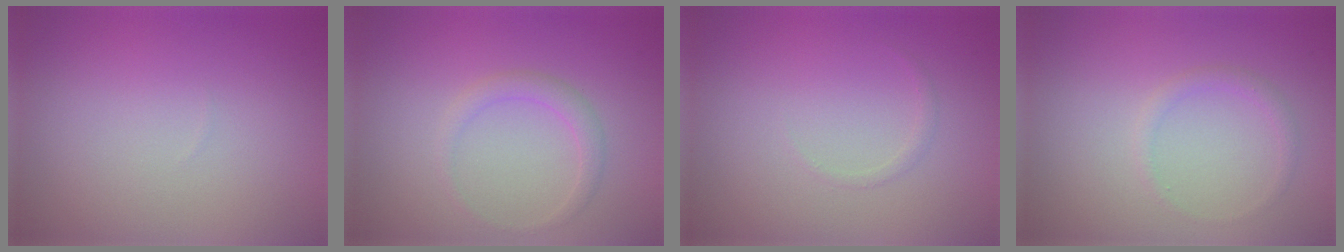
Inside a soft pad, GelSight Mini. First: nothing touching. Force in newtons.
{"total": 1.6, "press": 1.6, "slide": 0.1}
{"total": 0.5, "press": 0.5, "slide": 0.1}
{"total": 1.0, "press": 1.0, "slide": 0.0}